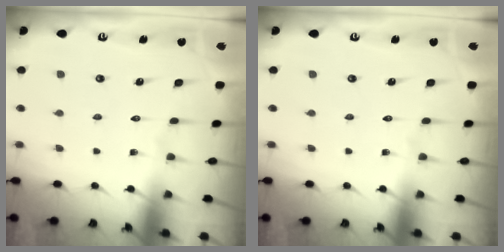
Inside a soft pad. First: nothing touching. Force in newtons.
{"total": 0.0}